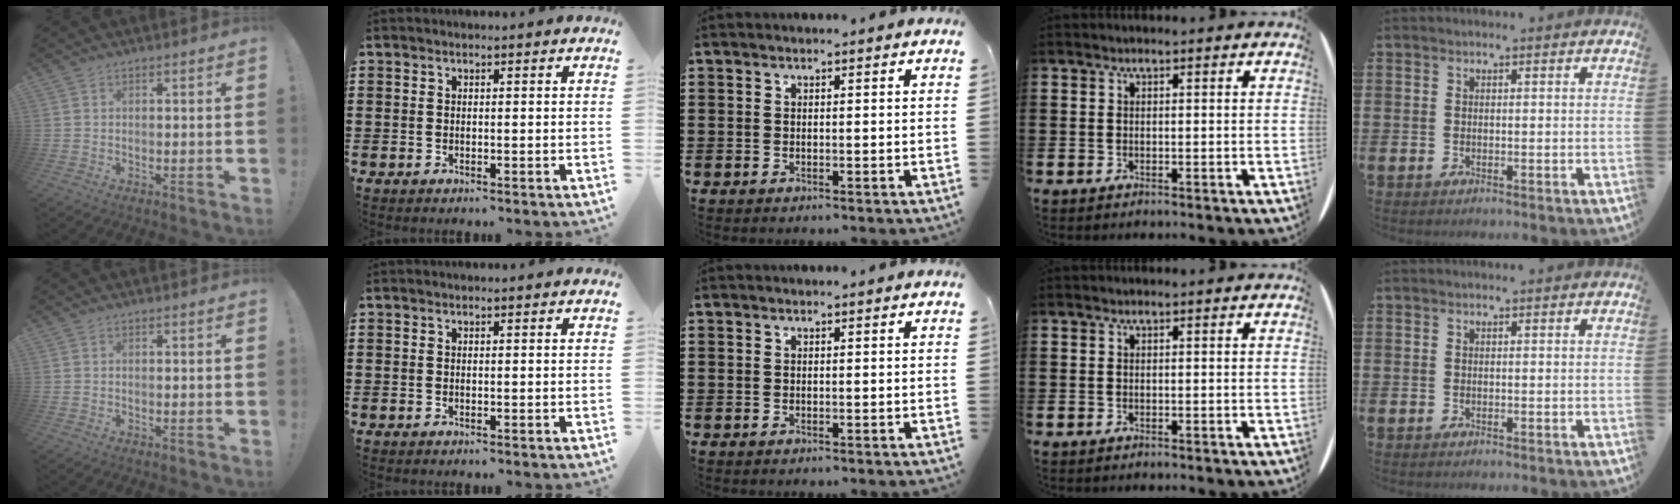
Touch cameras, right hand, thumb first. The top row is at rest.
{}